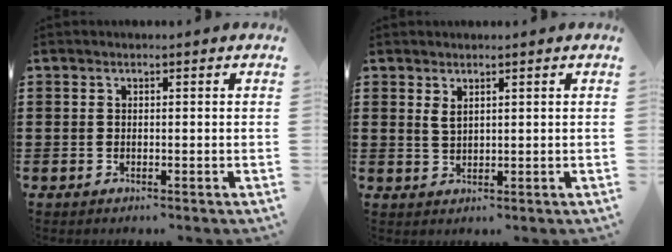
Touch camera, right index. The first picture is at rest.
{"total": 1.6, "force": [1.1, 0.6, 1.0], "torque": [-0.022, 0.003, 0.020]}